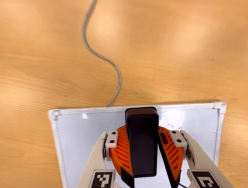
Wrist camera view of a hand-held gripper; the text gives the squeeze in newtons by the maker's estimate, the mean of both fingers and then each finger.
{"total": 13.4, "left": 15.5, "right": 11.3}